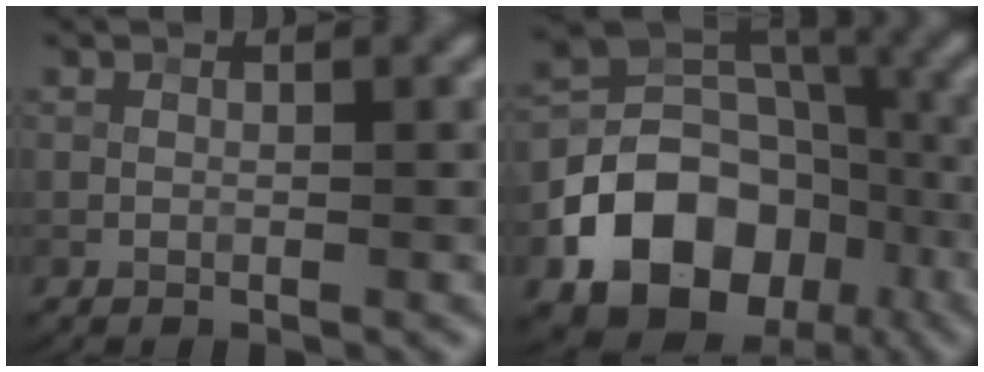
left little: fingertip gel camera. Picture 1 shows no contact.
{"total": 15.0, "force": [-6.5, 11.7, 6.9], "torque": [-0.110, -0.018, -0.136]}